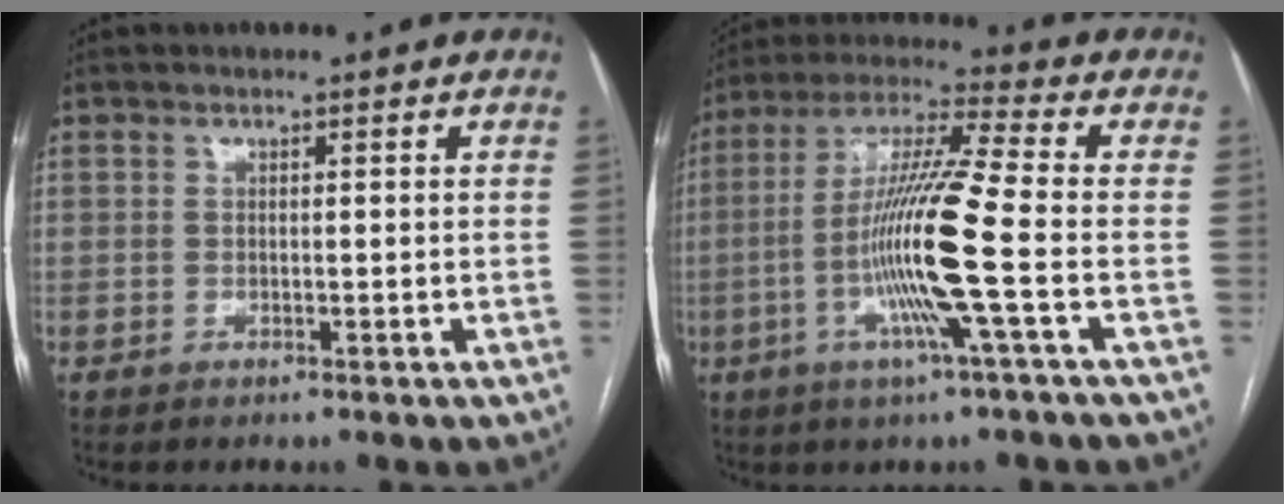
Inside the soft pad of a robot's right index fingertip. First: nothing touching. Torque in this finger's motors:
{"motor_torque": [2.14, 0.00, 1.05, 0.21]}